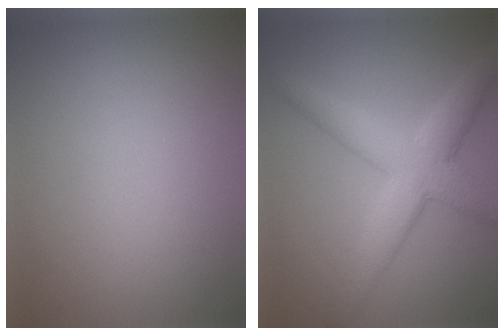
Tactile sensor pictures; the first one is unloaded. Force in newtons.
{"total": 6.1, "press": 6.1, "slide": 0.2}